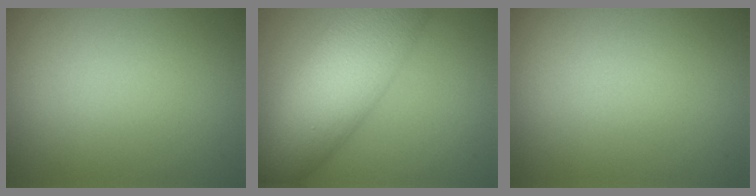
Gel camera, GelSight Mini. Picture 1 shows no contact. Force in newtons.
{"total": 12.5, "press": 12.5, "slide": 0.6}
{"total": 0.0}